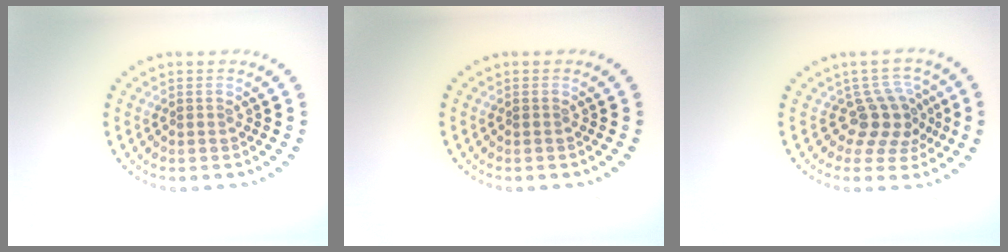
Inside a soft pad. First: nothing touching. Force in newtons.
{"total": 0.0}
{"total": 3.6, "press": 2.8, "slide": 2.3}